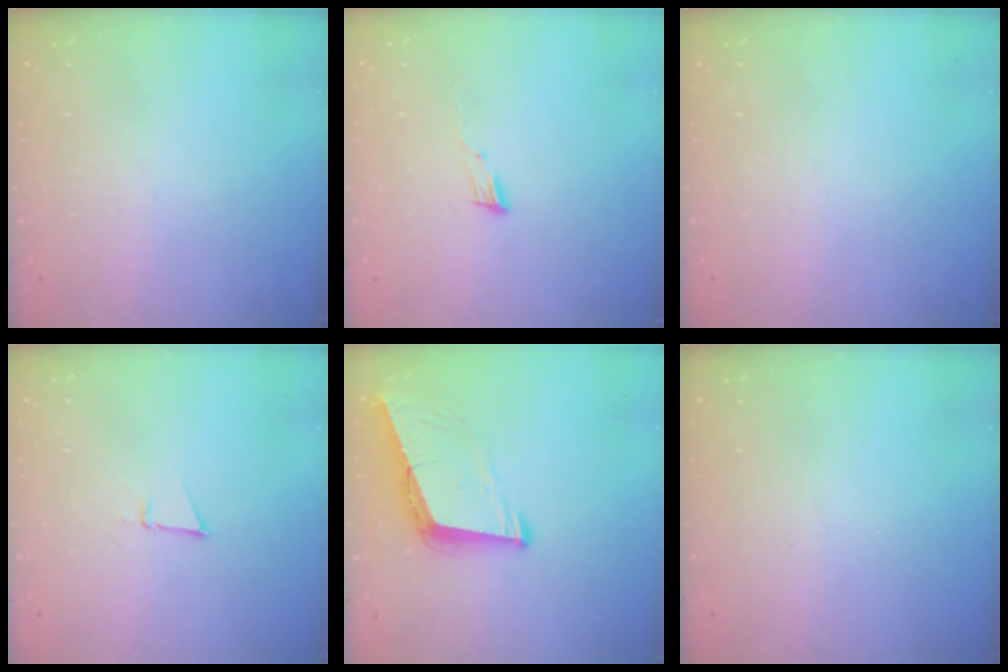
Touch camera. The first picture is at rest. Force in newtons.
{"total": 4.8, "press": 4.7, "slide": 1.0}
{"total": 0.0}
{"total": 3.0, "press": 2.9, "slide": 0.8}
{"total": 8.9, "press": 8.2, "slide": 3.5}
{"total": 0.0}